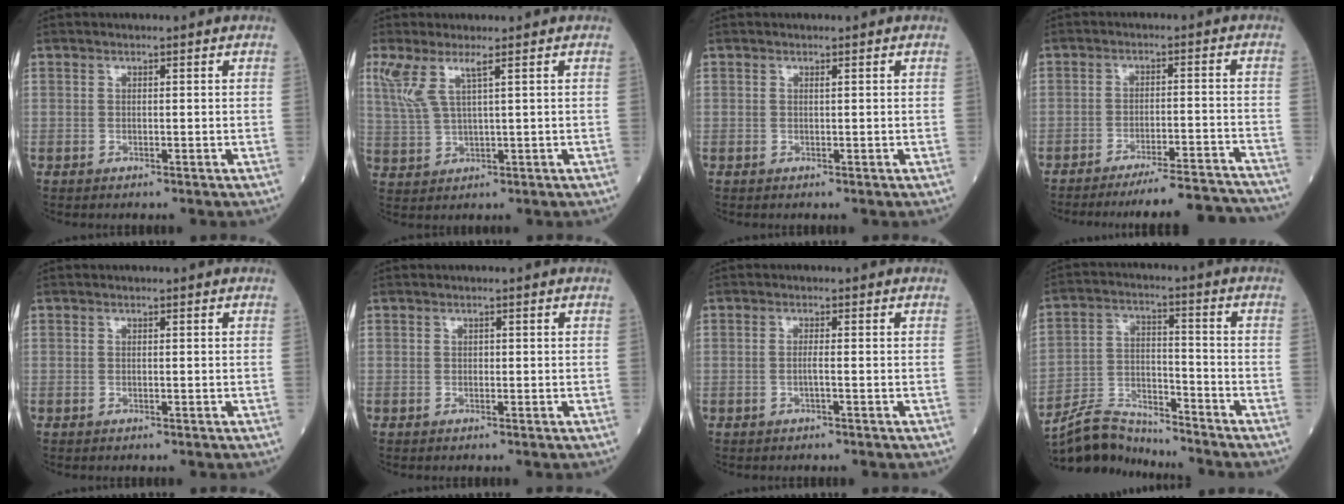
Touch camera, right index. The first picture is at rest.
{"total": 4.9, "force": [2.6, 0.4, 4.1], "torque": [-0.102, 0.008, 0.064]}
{"total": 0.0}
{"total": 15.5, "force": [-15.1, -0.3, 3.7], "torque": [-0.032, 0.000, -0.199]}
{"total": 0.0}
{"total": 0.0}
{"total": 1.2, "force": [-0.3, -0.2, 1.1], "torque": [-0.022, 0.000, -0.009]}
{"total": 10.1, "force": [-10.1, 0.6, 0.5], "torque": [-0.017, 0.016, -0.189]}